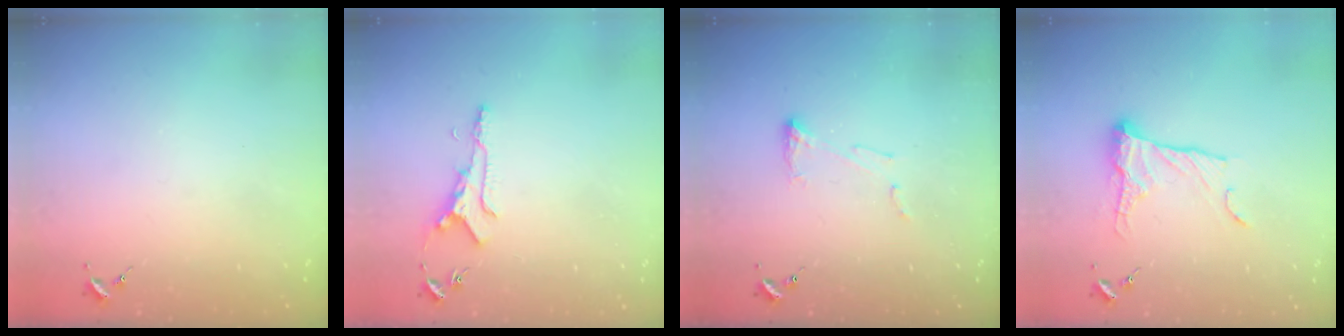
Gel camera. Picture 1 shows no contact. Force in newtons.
{"total": 5.8, "press": 5.7, "slide": 0.7}
{"total": 5.4, "press": 5.4, "slide": 0.8}
{"total": 13.1, "press": 13.1, "slide": 0.9}